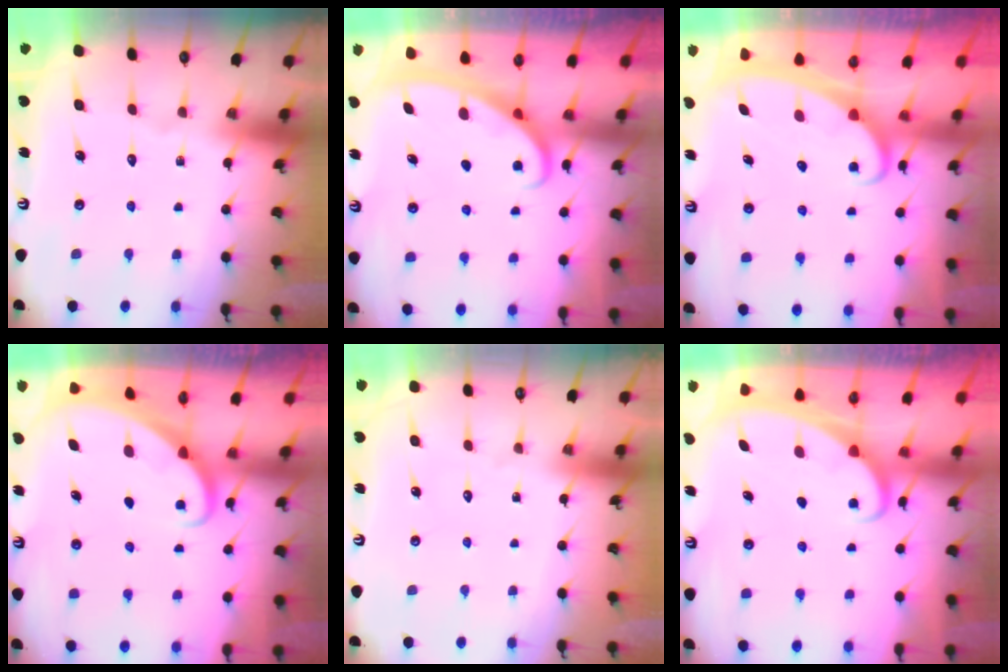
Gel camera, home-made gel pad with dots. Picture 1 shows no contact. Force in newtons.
{"total": 3.0, "press": 3.0, "slide": 0.4}
{"total": 2.3, "press": 2.3, "slide": 0.3}
{"total": 2.1, "press": 2.1, "slide": 0.2}
{"total": 0.0}
{"total": 2.4, "press": 2.3, "slide": 0.3}